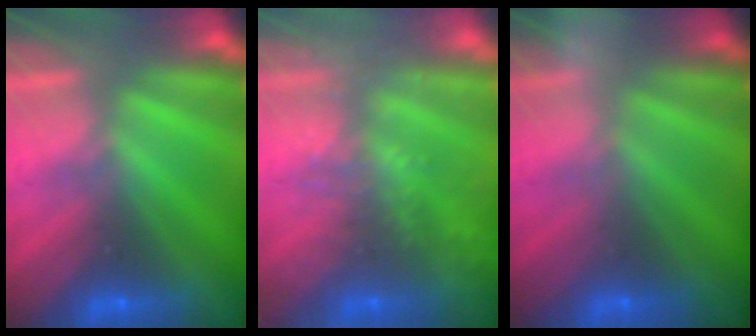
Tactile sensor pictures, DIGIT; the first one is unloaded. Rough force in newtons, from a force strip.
{"total": 7.0}
{"total": 2.1}